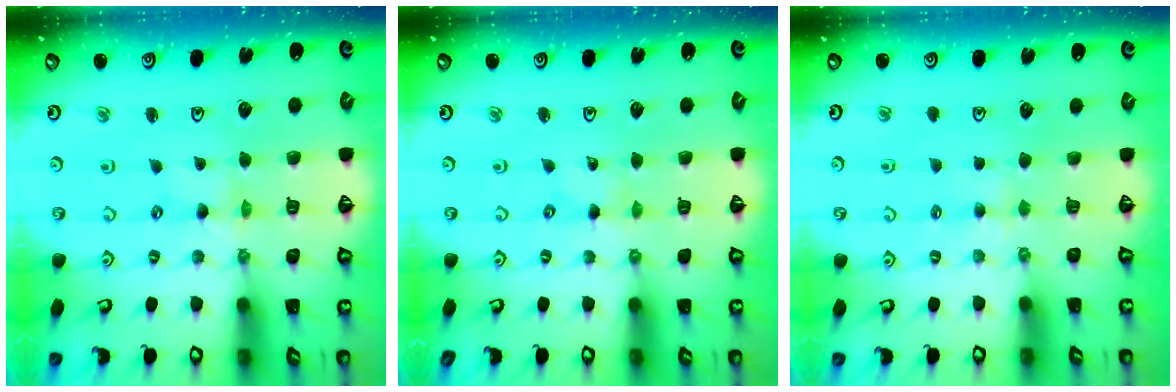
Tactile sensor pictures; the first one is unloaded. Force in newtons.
{"total": 0.0}
{"total": 2.6, "press": 2.5, "slide": 0.5}